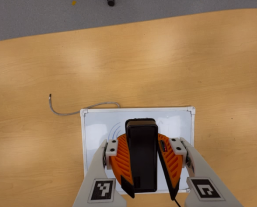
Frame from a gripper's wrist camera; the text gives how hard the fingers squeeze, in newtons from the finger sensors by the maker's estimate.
{"total": 10.8, "left": 9.9, "right": 11.6}